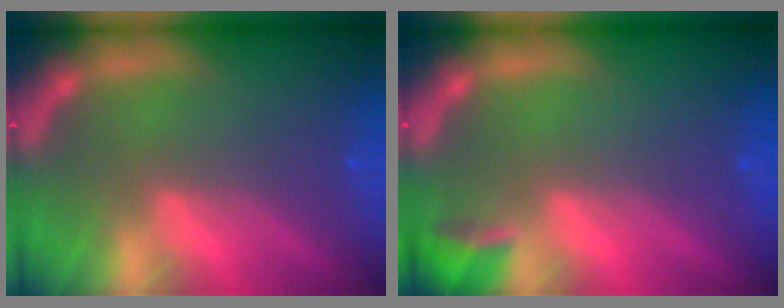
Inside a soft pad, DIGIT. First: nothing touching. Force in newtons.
{"total": 1.9}